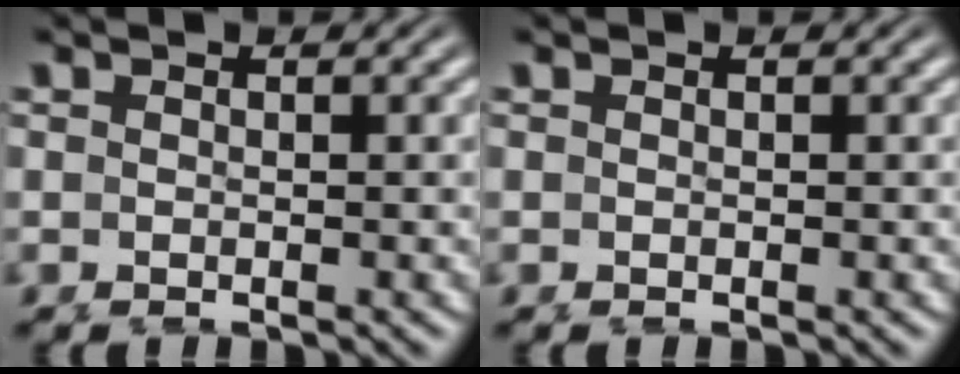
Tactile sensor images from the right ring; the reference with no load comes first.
{"total": 0.0}